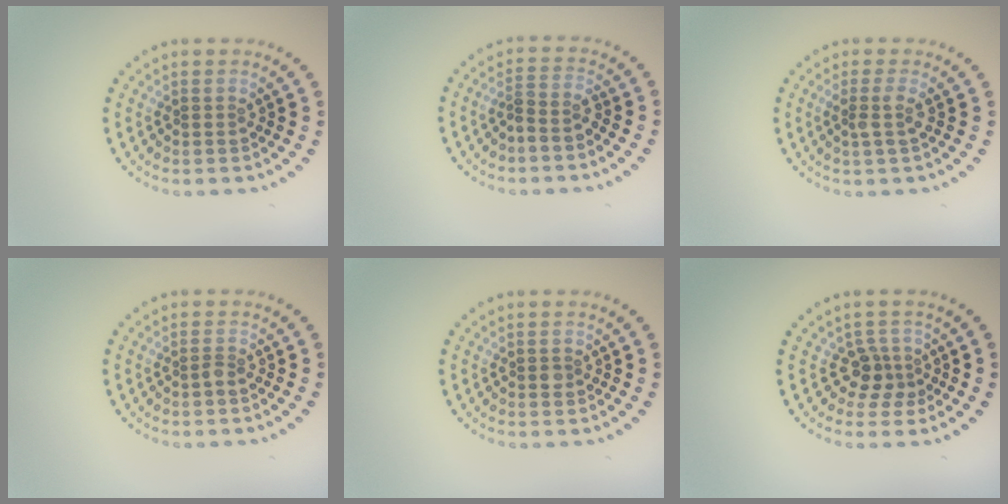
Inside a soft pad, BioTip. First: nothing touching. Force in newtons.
{"total": 2.0, "press": 1.5, "slide": 1.3}
{"total": 1.4, "press": 1.2, "slide": 0.8}
{"total": 0.8, "press": 0.5, "slide": 0.6}
{"total": 0.6, "press": 0.6, "slide": 0.1}
{"total": 2.3, "press": 1.7, "slide": 1.5}